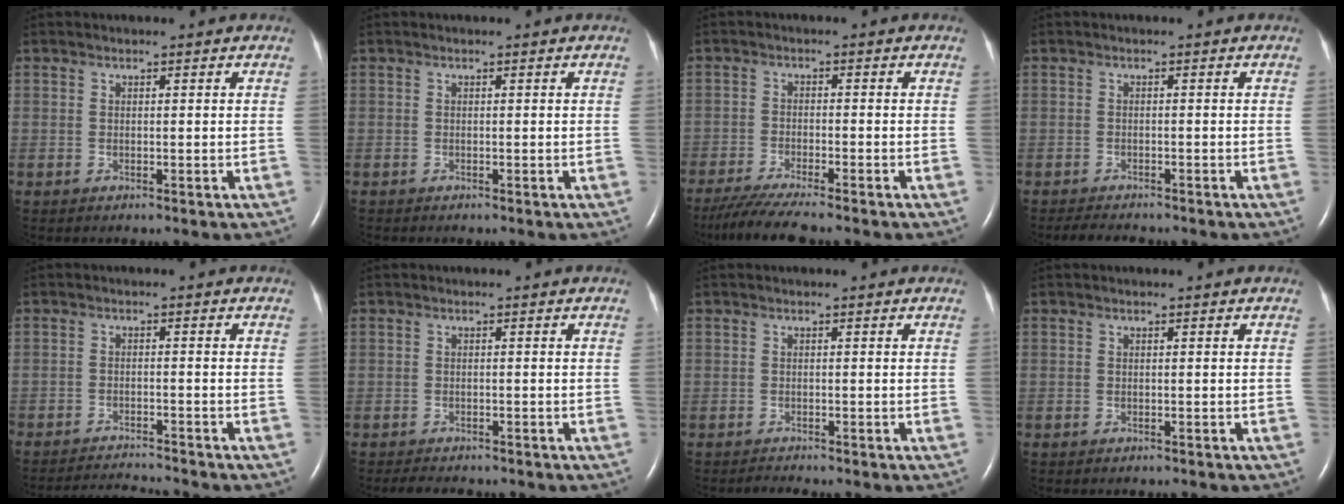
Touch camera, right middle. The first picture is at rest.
{"total": 0.0}
{"total": 7.0, "force": [-5.9, -0.3, 3.6], "torque": [-0.061, -0.023, -0.102]}
{"total": 3.2, "force": [-2.9, 0.6, 1.2], "torque": [-0.024, -0.011, -0.043]}
{"total": 6.2, "force": [-6.2, -0.7, 0.7], "torque": [-0.011, -0.010, -0.104]}
{"total": 3.4, "force": [-3.0, 0.9, 1.4], "torque": [-0.026, -0.009, -0.040]}
{"total": 0.8, "force": [-0.8, -0.3, -0.1], "torque": [-0.004, -0.008, -0.013]}
{"total": 1.2, "force": [-1.0, 0.3, 0.4], "torque": [-0.010, -0.002, -0.013]}